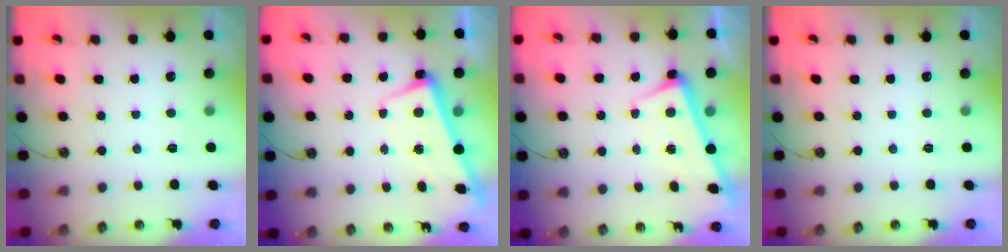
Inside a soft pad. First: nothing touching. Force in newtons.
{"total": 2.2, "press": 2.1, "slide": 0.8}
{"total": 2.6, "press": 2.5, "slide": 0.6}
{"total": 0.0}